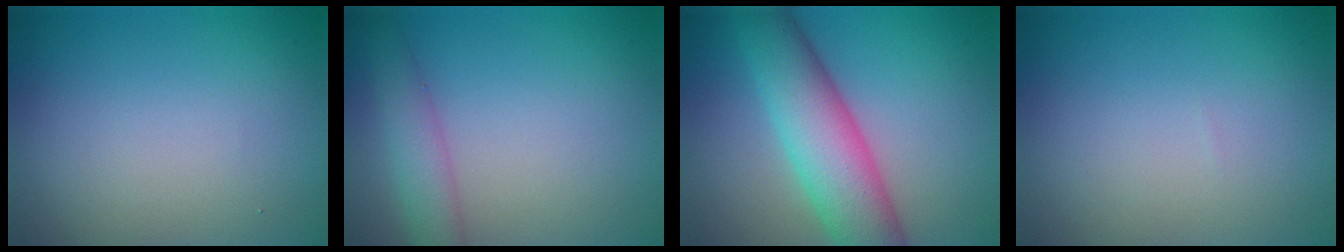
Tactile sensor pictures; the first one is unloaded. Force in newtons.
{"total": 2.9, "press": 2.9, "slide": 0.1}
{"total": 8.1, "press": 8.1, "slide": 0.2}
{"total": 0.0}